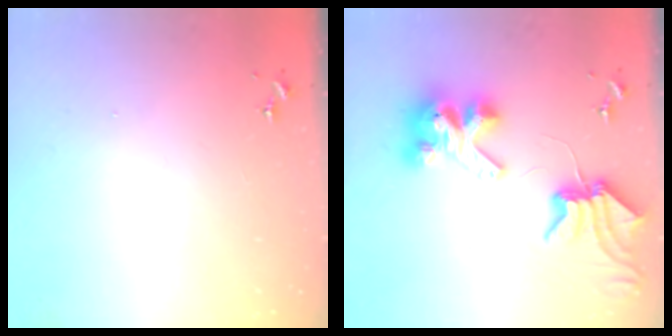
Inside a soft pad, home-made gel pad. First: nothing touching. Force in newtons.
{"total": 10.5, "press": 10.5, "slide": 1.2}